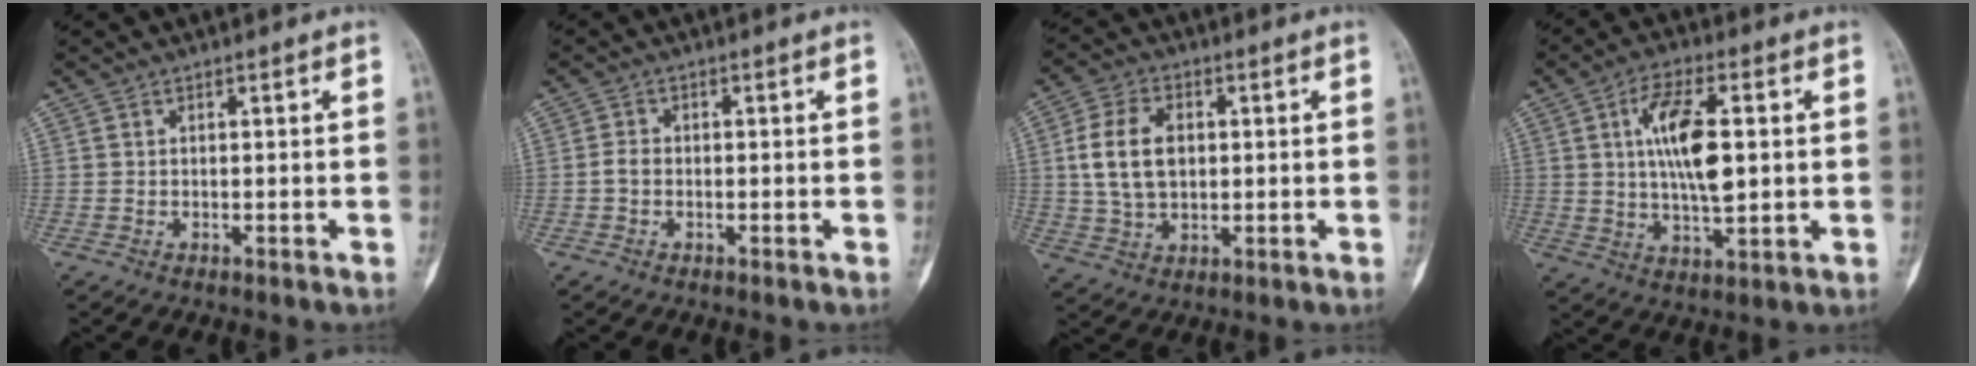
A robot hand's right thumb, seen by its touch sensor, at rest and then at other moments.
{"total": 1.8, "force": [-0.4, 1.3, 1.1], "torque": [-0.019, 0.005, -0.012]}
{"total": 10.5, "force": [1.3, 7.0, 7.7], "torque": [-0.136, 0.004, 0.027]}
{"total": 12.7, "force": [2.0, 5.3, 11.4], "torque": [-0.195, -0.003, 0.034]}